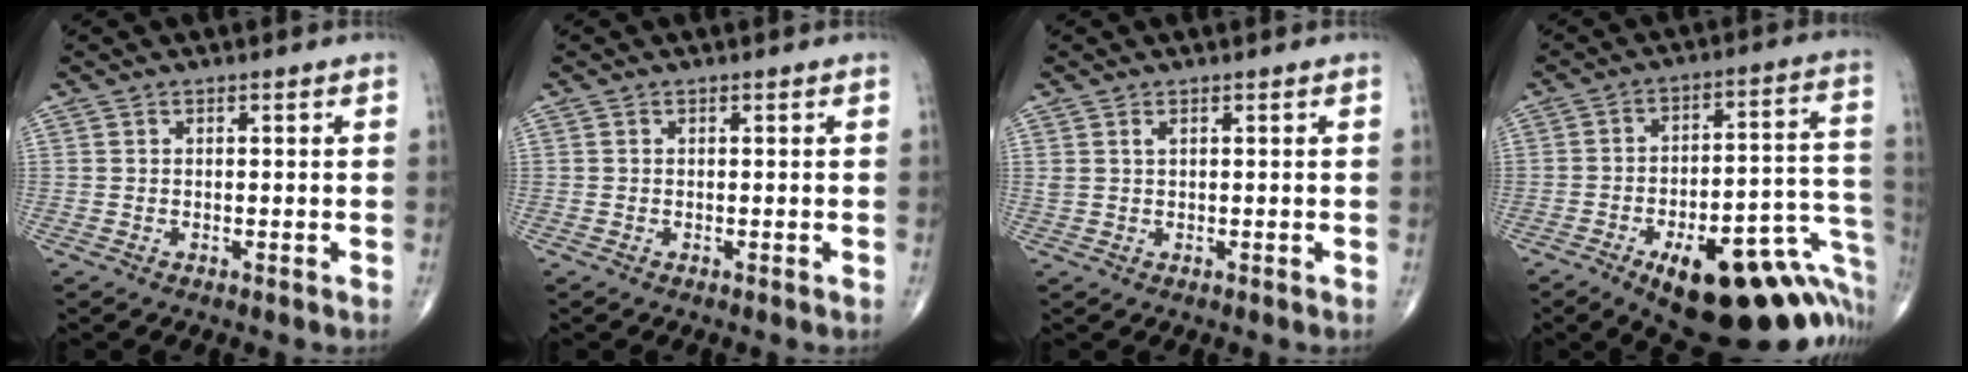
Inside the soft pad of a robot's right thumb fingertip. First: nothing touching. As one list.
[{"total": 0.0}, {"total": 1.1, "force": [0.6, 0.4, 0.8], "torque": [-0.020, 0.006, 0.017]}, {"total": 27.4, "force": [-12.7, 10.9, 21.8], "torque": [-0.191, 0.084, -0.166]}]